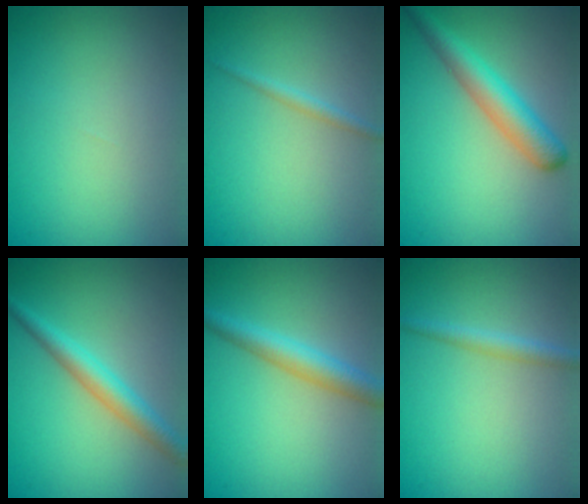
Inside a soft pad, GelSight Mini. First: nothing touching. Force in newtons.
{"total": 1.1, "press": 1.1, "slide": 0.0}
{"total": 4.4, "press": 4.4, "slide": 0.1}
{"total": 3.3, "press": 3.3, "slide": 0.1}
{"total": 3.4, "press": 3.4, "slide": 0.0}
{"total": 1.7, "press": 1.7, "slide": 0.0}